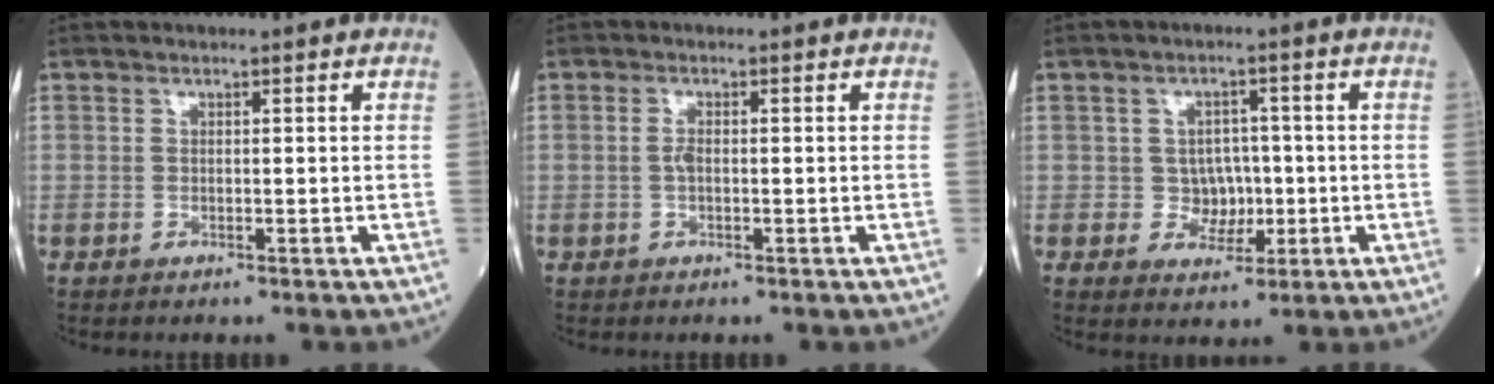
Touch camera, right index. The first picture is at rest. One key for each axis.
{"total": 1.4, "fx": -0.1, "fy": 0.4, "fz": 1.3, "tx": -0.031, "ty": 0.001, "tz": -0.003}
{"total": 4.1, "fx": -0.4, "fy": 3.8, "fz": 1.7, "tx": -0.011, "ty": 0.010, "tz": 0.001}